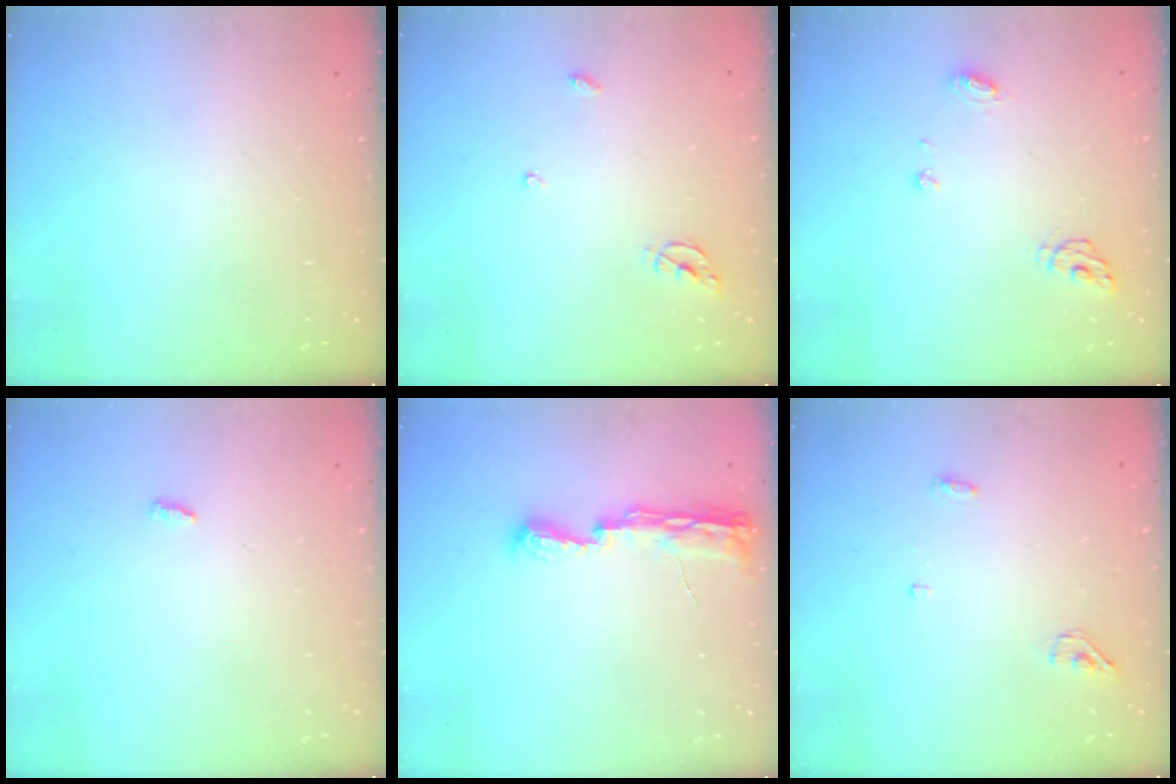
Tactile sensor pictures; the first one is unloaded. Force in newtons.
{"total": 5.7, "press": 5.6, "slide": 0.5}
{"total": 6.0, "press": 6.0, "slide": 0.7}
{"total": 2.7, "press": 2.7, "slide": 0.2}
{"total": 8.1, "press": 8.0, "slide": 0.9}
{"total": 3.7, "press": 3.6, "slide": 0.9}